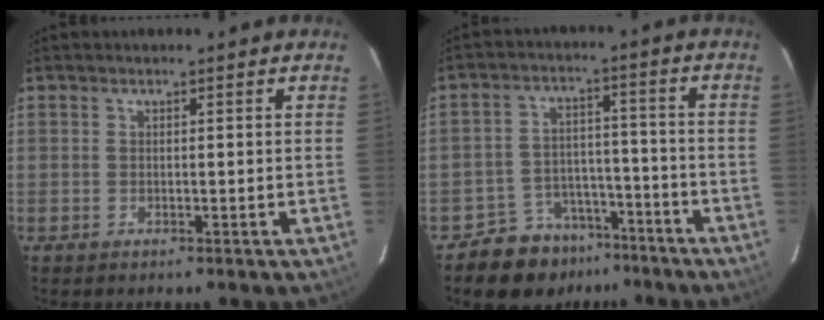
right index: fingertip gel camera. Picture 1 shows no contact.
{"total": 9.4, "force": [-7.0, 6.1, 1.4], "torque": [-0.036, 0.034, -0.096]}